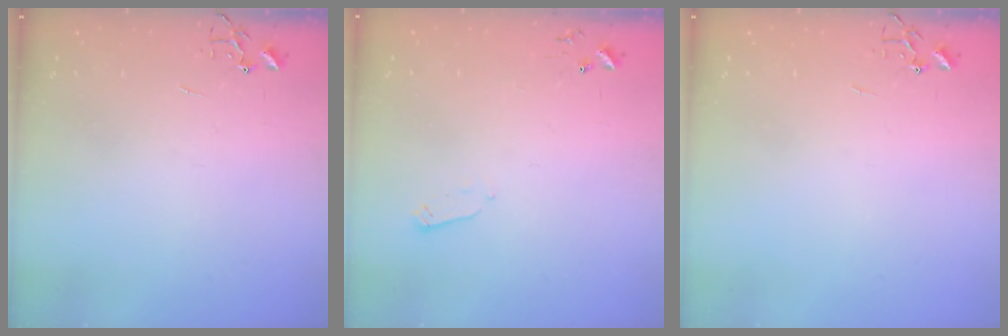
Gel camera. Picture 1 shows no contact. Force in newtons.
{"total": 2.4, "press": 2.4, "slide": 0.4}
{"total": 0.0}